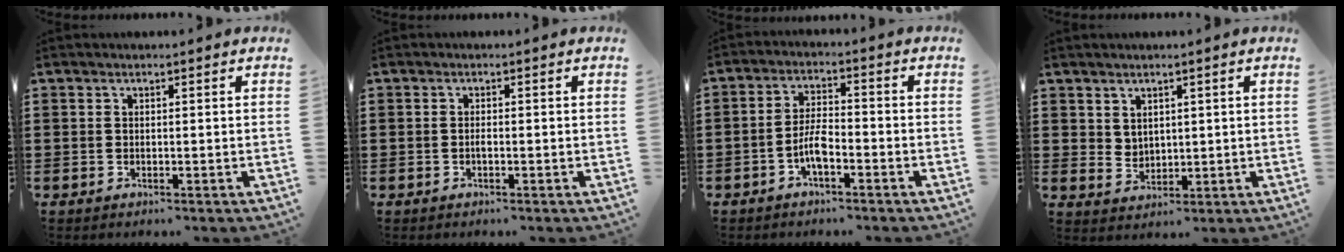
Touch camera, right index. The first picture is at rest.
{"total": 0.8, "force": [-0.3, 0.2, 0.7], "torque": [-0.015, -0.005, -0.004]}
{"total": 4.7, "force": [-2.2, 1.5, 3.9], "torque": [-0.088, 0.003, -0.047]}
{"total": 2.7, "force": [2.1, 1.6, 0.3], "torque": [-0.013, 0.004, 0.042]}